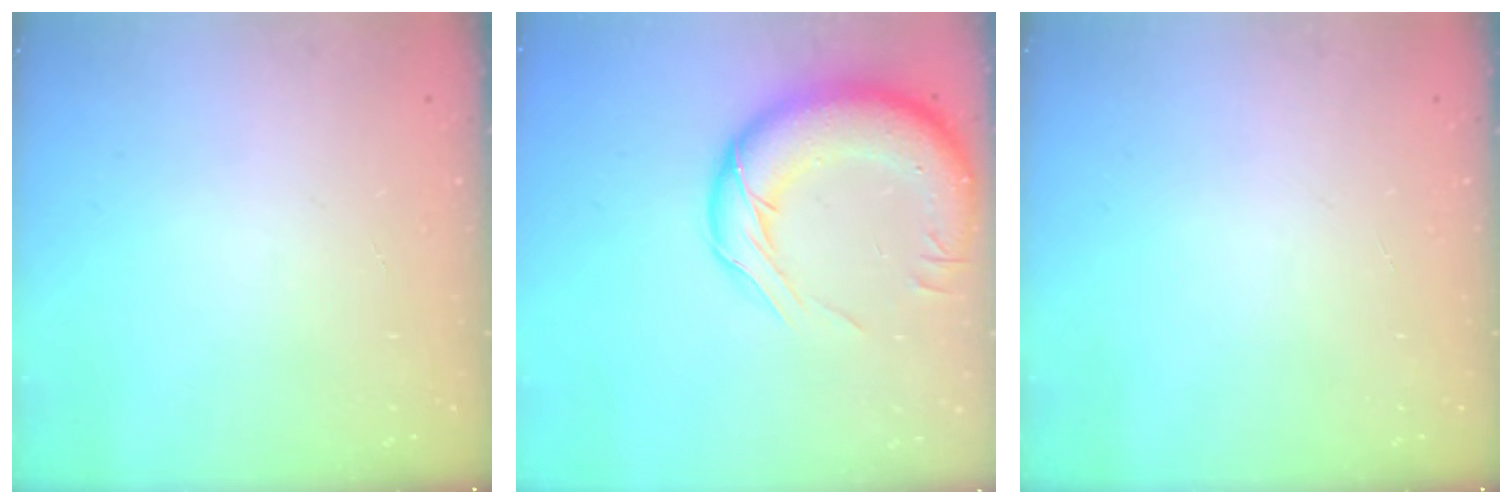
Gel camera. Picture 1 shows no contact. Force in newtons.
{"total": 17.0, "press": 16.5, "slide": 4.1}
{"total": 0.0}